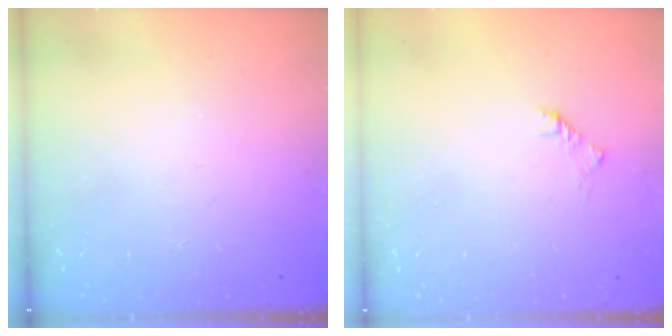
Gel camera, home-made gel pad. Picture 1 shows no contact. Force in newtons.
{"total": 2.0, "press": 1.9, "slide": 0.6}